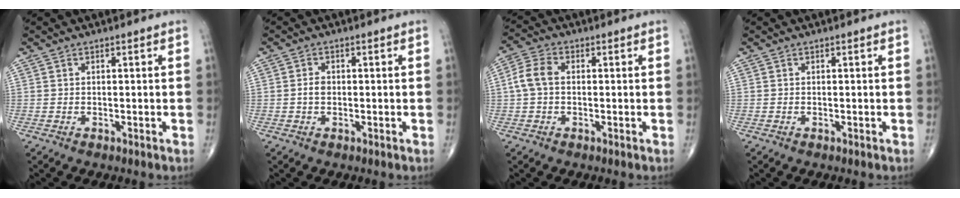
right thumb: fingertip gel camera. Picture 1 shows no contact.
{"total": 1.8, "force": [-0.2, 1.2, 1.3], "torque": [-0.021, 0.004, -0.006]}
{"total": 5.2, "force": [0.1, 3.4, 3.9], "torque": [-0.085, 0.016, -0.005]}
{"total": 0.0}